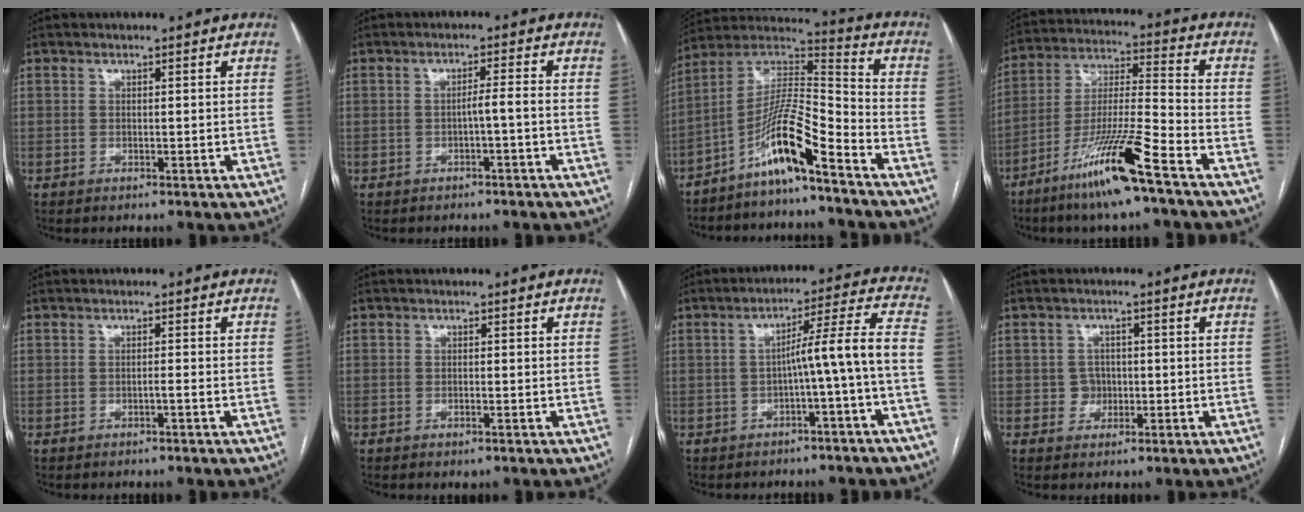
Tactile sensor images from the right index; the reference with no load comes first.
{"total": 2.2, "force": [-0.9, -0.2, 1.9], "torque": [-0.029, 0.004, -0.018]}
{"total": 11.9, "force": [-7.6, 0.7, 9.1], "torque": [-0.172, 0.017, -0.142]}
{"total": 14.6, "force": [-9.1, -0.1, 11.4], "torque": [-0.223, -0.024, -0.169]}
{"total": 0.6, "force": [-0.4, -0.1, 0.5], "torque": [-0.007, 0.002, -0.010]}
{"total": 0.7, "force": [-0.4, 0.2, 0.6], "torque": [-0.008, -0.002, 0.000]}
{"total": 8.3, "force": [-2.4, -1.3, 7.8], "torque": [-0.110, 0.027, -0.032]}
{"total": 2.4, "force": [-0.4, 2.3, 0.5], "torque": [0.002, 0.008, -0.006]}